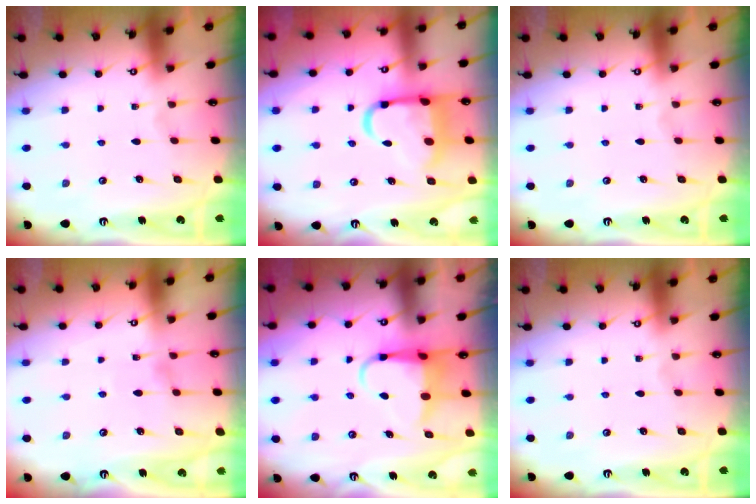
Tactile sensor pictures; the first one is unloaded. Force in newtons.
{"total": 12.7, "press": 12.6, "slide": 1.4}
{"total": 0.0}
{"total": 5.3, "press": 5.3, "slide": 0.5}
{"total": 6.3, "press": 6.2, "slide": 0.9}
{"total": 0.0}